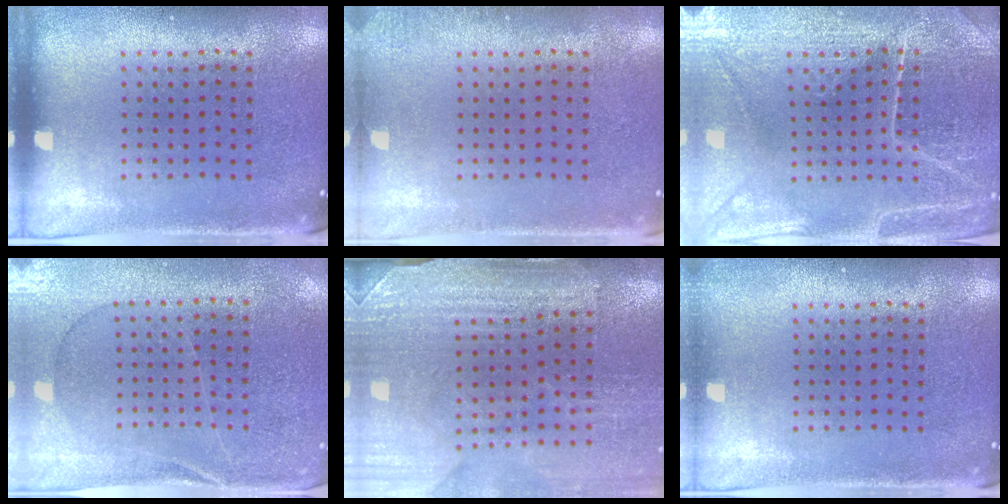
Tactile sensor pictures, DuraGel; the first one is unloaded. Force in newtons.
{"total": 1.0, "press": 1.0, "slide": 0.1}
{"total": 4.3, "press": 4.2, "slide": 1.0}
{"total": 0.5, "press": 0.4, "slide": 0.4}
{"total": 3.3, "press": 3.2, "slide": 0.9}
{"total": 0.7, "press": 0.7, "slide": 0.1}